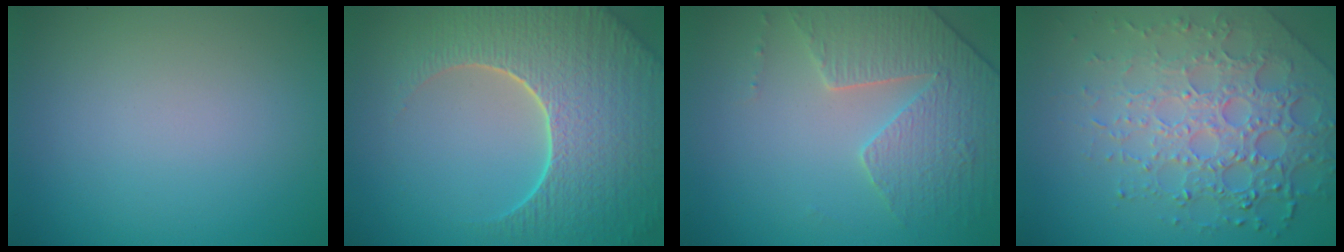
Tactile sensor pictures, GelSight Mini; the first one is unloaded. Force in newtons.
{"total": 9.0, "press": 6.2, "slide": 6.5}
{"total": 4.0, "press": 3.9, "slide": 1.2}
{"total": 7.8, "press": 5.5, "slide": 5.5}